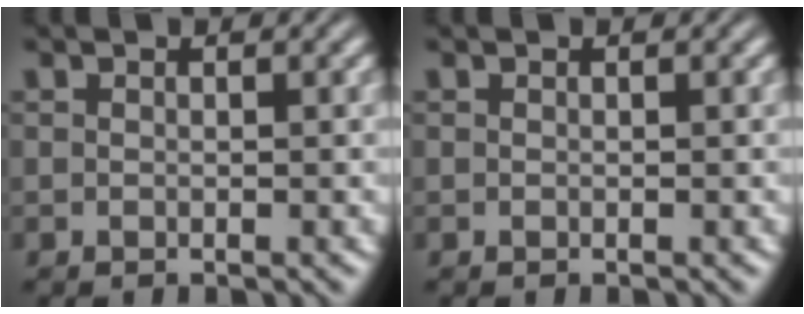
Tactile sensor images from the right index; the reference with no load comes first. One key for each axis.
{"total": 0.0}